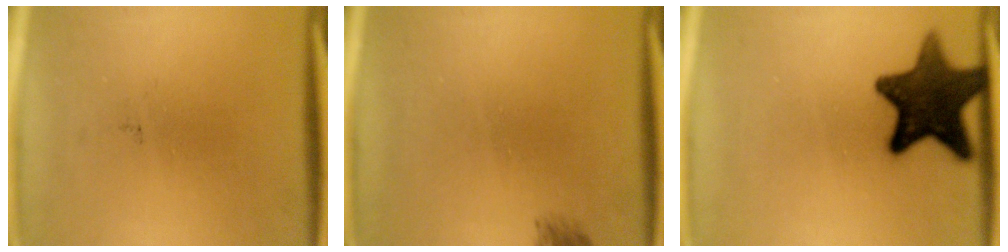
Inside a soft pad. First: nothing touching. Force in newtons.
{"total": 1.2}
{"total": 13.9}